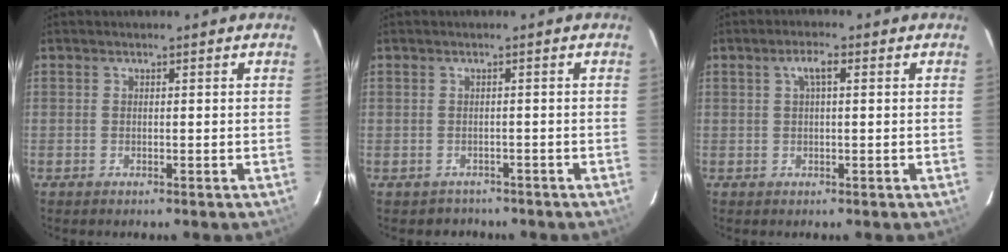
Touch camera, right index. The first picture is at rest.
{"total": 2.7, "force": [-1.7, 2.1, -0.3], "torque": [0.007, 0.015, -0.020]}
{"total": 2.8, "force": [0.8, 0.7, 2.6], "torque": [-0.051, 0.010, 0.015]}